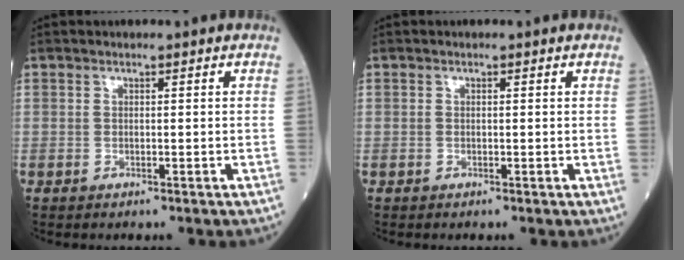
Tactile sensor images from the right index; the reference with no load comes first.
{"total": 0.0}